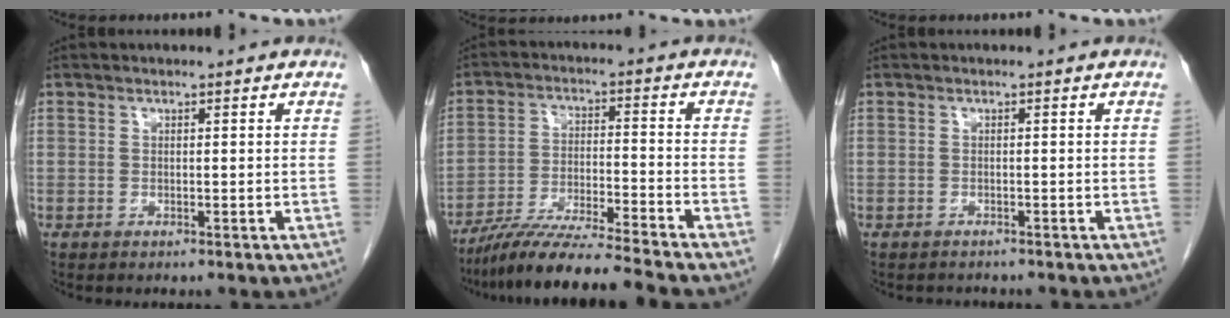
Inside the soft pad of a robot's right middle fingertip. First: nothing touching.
{"total": 11.8, "force": [-10.4, -1.6, 5.4], "torque": [-0.082, -0.019, -0.183]}
{"total": 1.7, "force": [-1.7, 0.5, 0.1], "torque": [-0.008, -0.006, -0.023]}